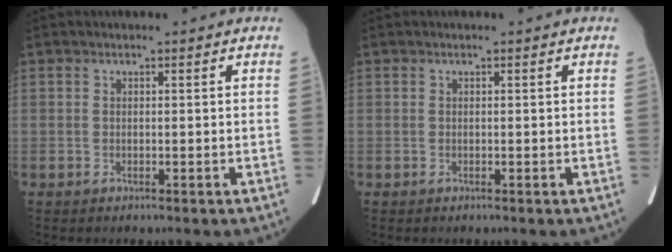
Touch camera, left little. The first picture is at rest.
{"total": 0.0}